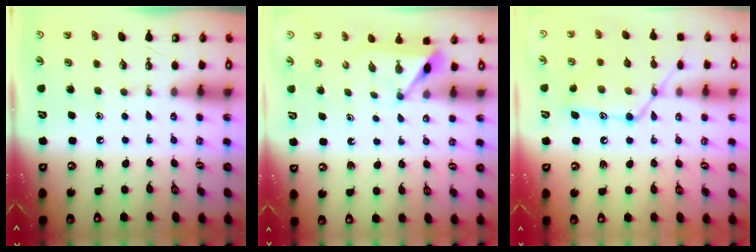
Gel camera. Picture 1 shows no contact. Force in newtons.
{"total": 4.9, "press": 4.9, "slide": 0.2}
{"total": 16.4, "press": 16.4, "slide": 1.4}